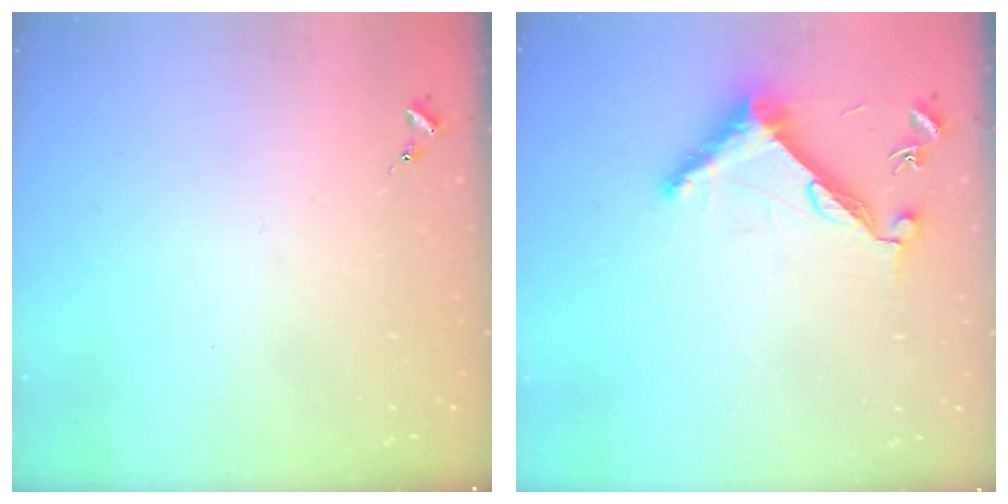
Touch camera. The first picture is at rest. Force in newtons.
{"total": 8.3, "press": 8.2, "slide": 0.5}